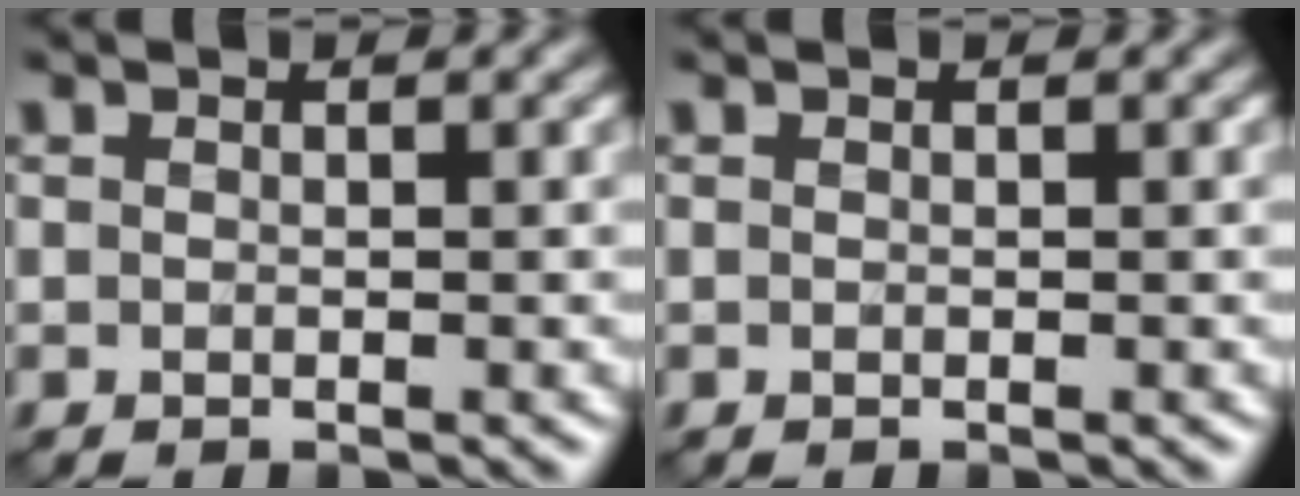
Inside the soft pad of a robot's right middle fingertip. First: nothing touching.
{"total": 0.0}